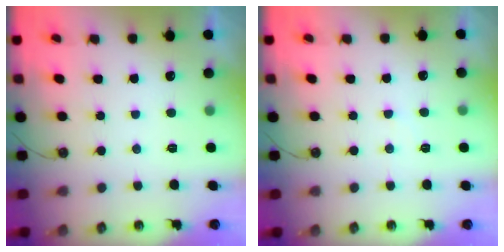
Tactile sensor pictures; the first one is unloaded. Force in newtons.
{"total": 4.1, "press": 4.0, "slide": 0.5}